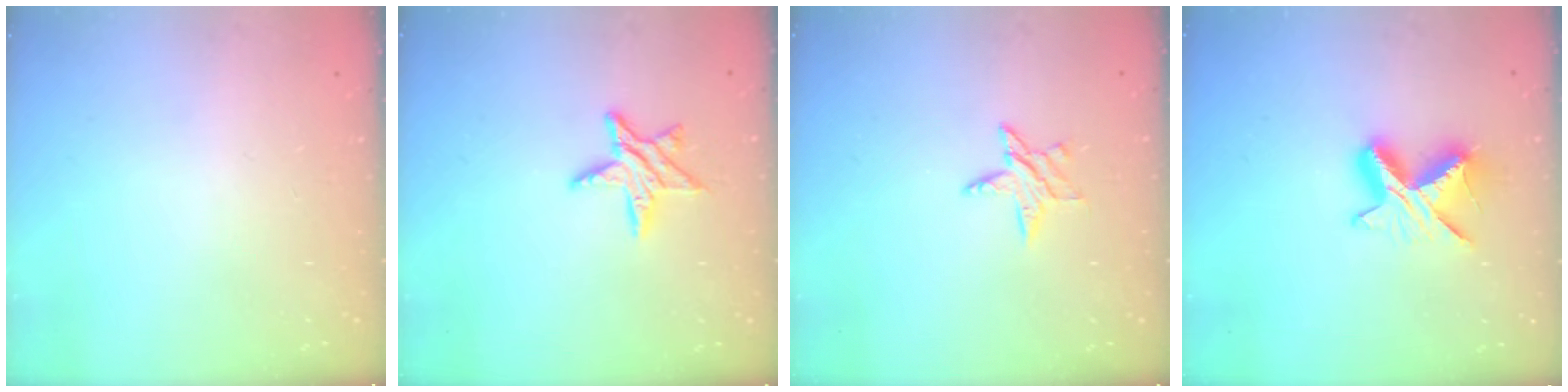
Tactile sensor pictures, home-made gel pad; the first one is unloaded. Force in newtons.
{"total": 8.9, "press": 8.9, "slide": 0.5}
{"total": 5.7, "press": 5.7, "slide": 0.6}
{"total": 8.9, "press": 8.9, "slide": 0.6}